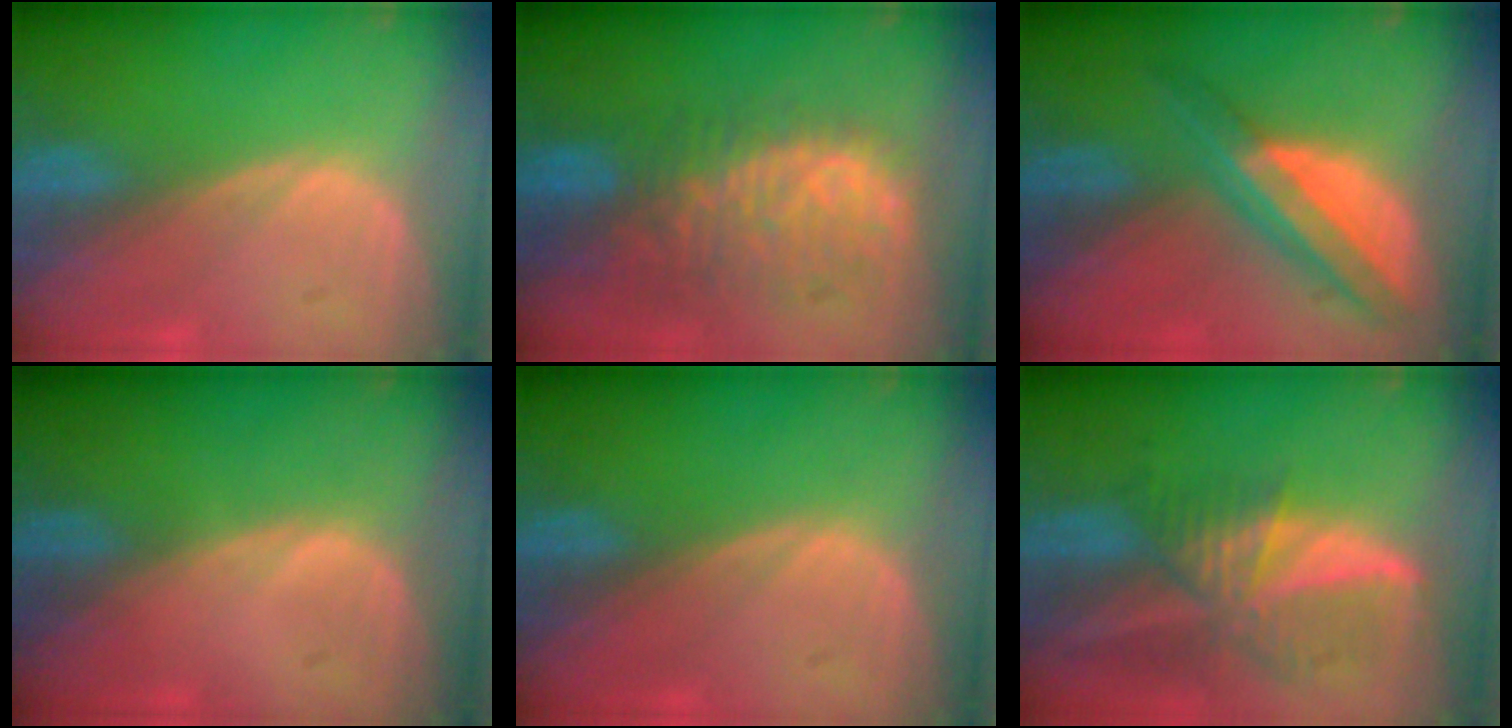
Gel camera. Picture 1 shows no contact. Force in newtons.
{"total": 10.3, "press": 9.4, "slide": 4.3}
{"total": 7.9, "press": 6.6, "slide": 4.2}
{"total": 0.5, "press": 0.1, "slide": 0.5}
{"total": 0.0}
{"total": 9.4, "press": 8.1, "slide": 4.7}